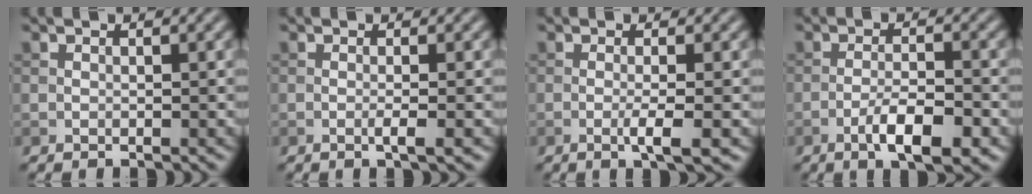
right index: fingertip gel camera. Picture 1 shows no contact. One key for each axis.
{"total": 1.6, "fx": -0.3, "fy": 0.3, "fz": 1.5, "tx": -0.023, "ty": 0.000, "tz": -0.010}
{"total": 2.7, "fx": -0.7, "fy": 0.4, "fz": 2.6, "tx": -0.041, "ty": 0.000, "tz": -0.017}
{"total": 5.0, "fx": -2.5, "fy": 1.2, "fz": 4.1, "tx": -0.073, "ty": 0.002, "tz": -0.041}